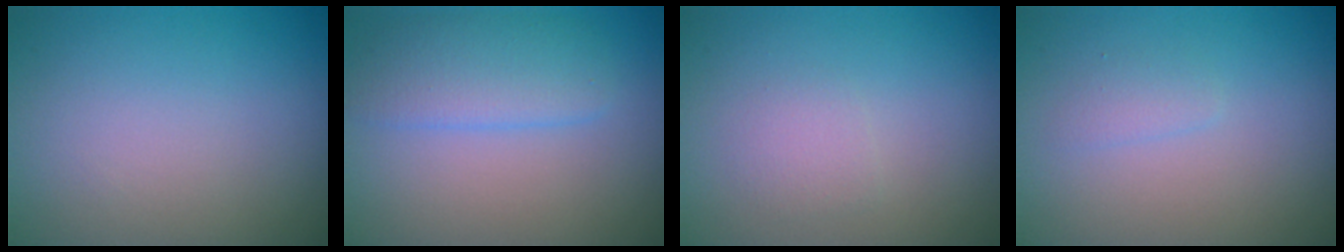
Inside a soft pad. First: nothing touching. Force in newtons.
{"total": 3.4, "press": 3.4, "slide": 0.1}
{"total": 1.2, "press": 1.2, "slide": 0.0}
{"total": 0.9, "press": 0.9, "slide": 0.0}